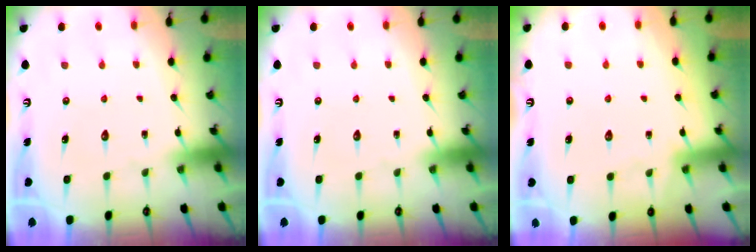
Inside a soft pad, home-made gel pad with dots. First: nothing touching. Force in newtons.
{"total": 0.0}
{"total": 2.5, "press": 2.5, "slide": 0.4}